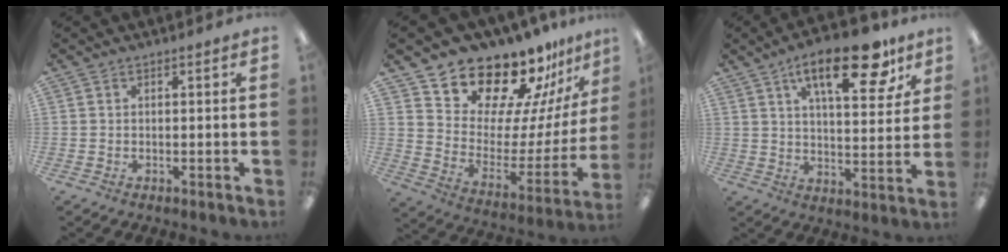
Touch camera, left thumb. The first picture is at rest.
{"total": 17.2, "force": [15.8, 5.7, 3.8], "torque": [-0.080, -0.142, 0.277]}
{"total": 19.2, "force": [10.6, 7.7, 14.1], "torque": [-0.199, -0.043, 0.164]}